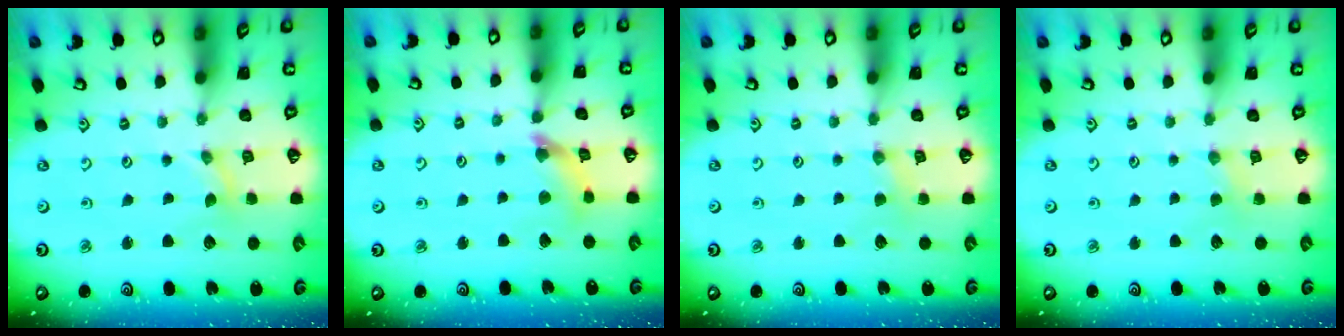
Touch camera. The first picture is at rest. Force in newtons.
{"total": 6.6, "press": 6.5, "slide": 0.7}
{"total": 2.7, "press": 2.6, "slide": 0.4}
{"total": 1.8, "press": 1.7, "slide": 0.2}